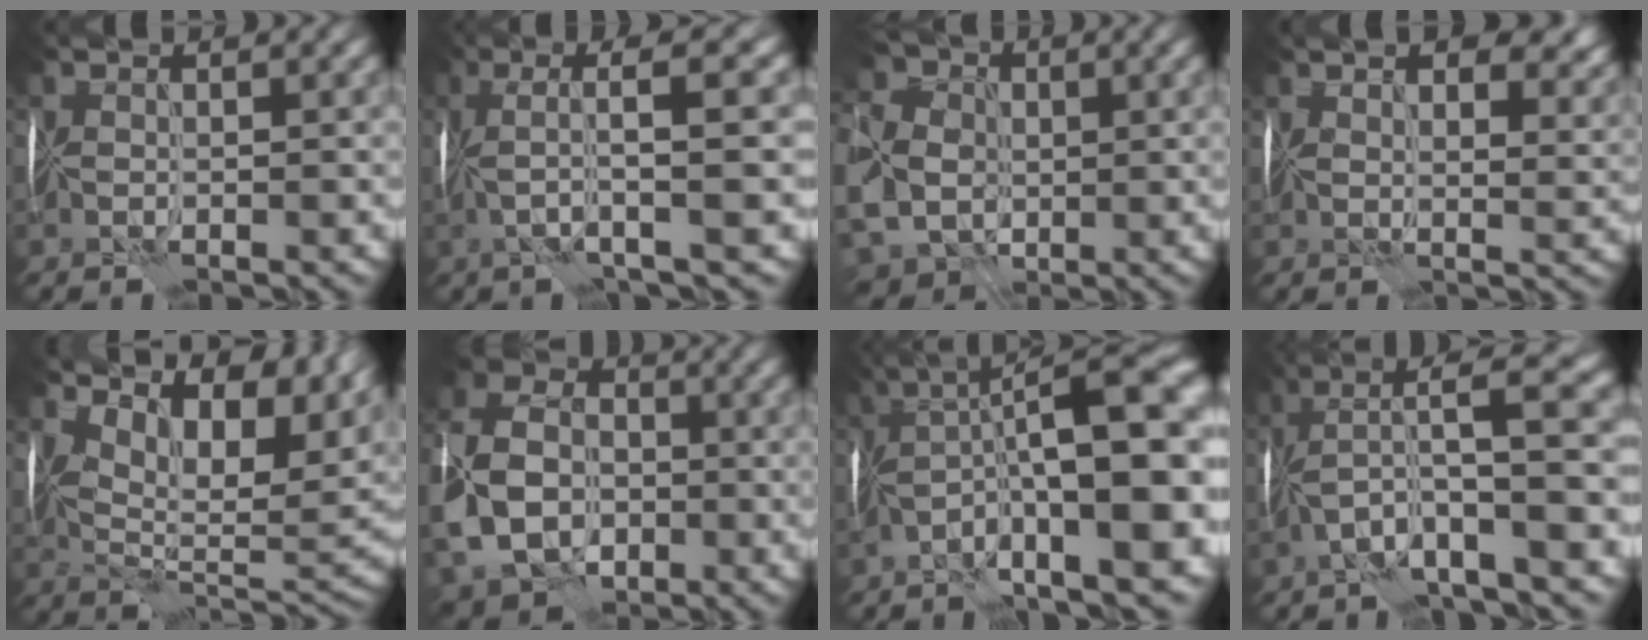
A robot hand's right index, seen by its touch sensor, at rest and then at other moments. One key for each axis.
{"total": 5.5, "fx": 0.6, "fy": 0.6, "fz": 5.4, "tx": -0.101, "ty": 0.024, "tz": 0.006}
{"total": 10.5, "fx": -0.7, "fy": 8.5, "fz": 6.2, "tx": -0.149, "ty": -0.002, "tz": -0.014}
{"total": 9.2, "fx": 5.2, "fy": 4.4, "fz": 6.2, "tx": -0.065, "ty": 0.014, "tz": 0.065}
{"total": 14.2, "fx": 6.7, "fy": 6.8, "fz": 10.4, "tx": -0.158, "ty": 0.000, "tz": 0.129}
{"total": 11.9, "fx": -2.6, "fy": 9.1, "fz": 7.3, "tx": -0.173, "ty": -0.011, "tz": -0.064}
{"total": 15.0, "fx": -2.1, "fy": 4.3, "fz": 14.2, "tx": -0.228, "ty": 0.034, "tz": -0.033}
{"total": 8.7, "fx": -0.6, "fy": 1.8, "fz": 8.5, "tx": -0.142, "ty": 0.036, "tz": -0.026}